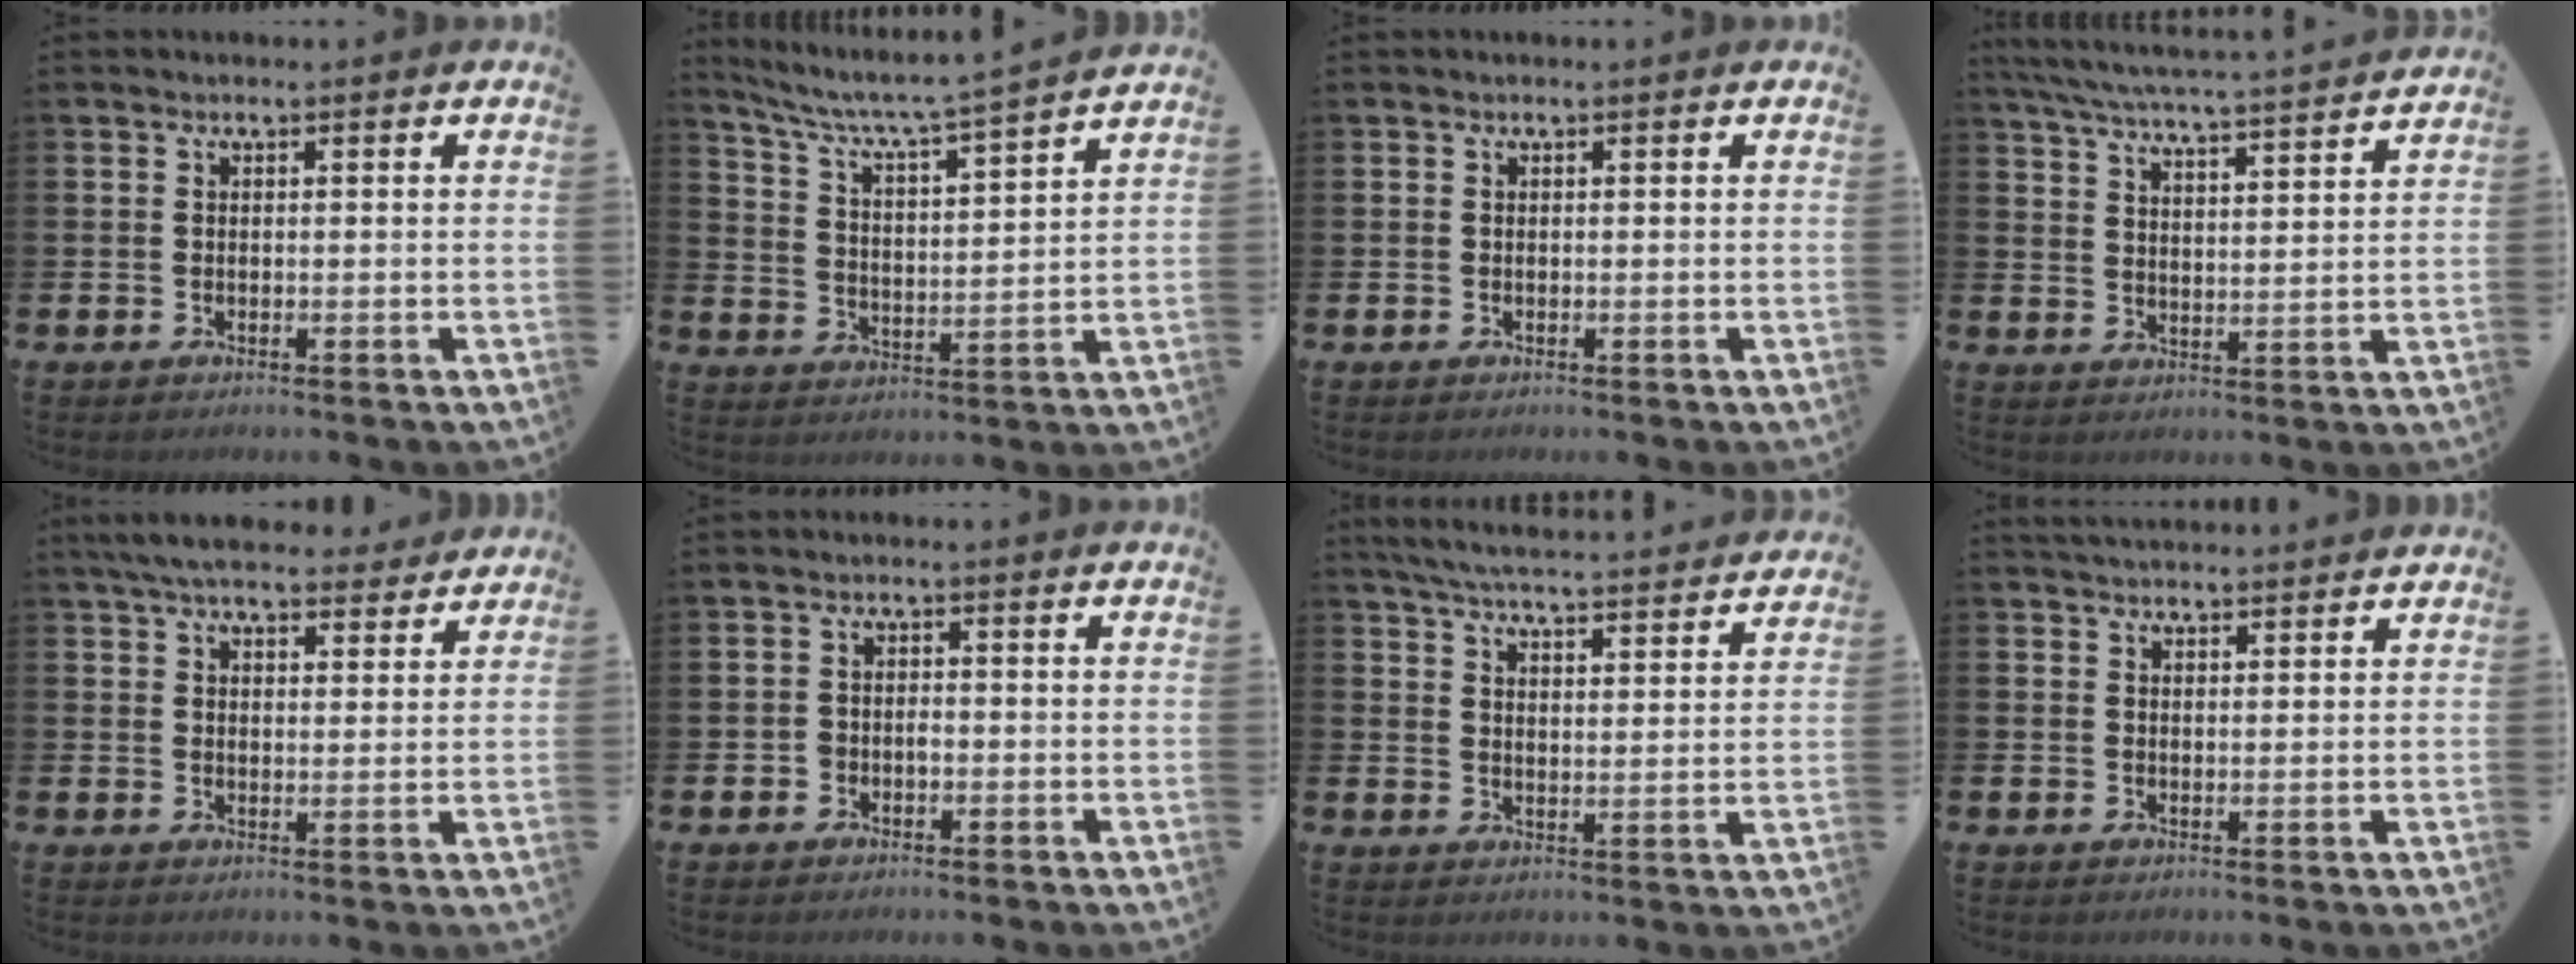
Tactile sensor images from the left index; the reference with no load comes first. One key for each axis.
{"total": 6.0, "fx": 5.6, "fy": -0.5, "fz": 2.0, "tx": -0.069, "ty": -0.047, "tz": 0.090}
{"total": 0.0}
{"total": 6.2, "fx": 6.0, "fy": 0.0, "fz": 1.7, "tx": -0.058, "ty": -0.046, "tz": 0.104}
{"total": 6.5, "fx": 6.0, "fy": 1.4, "fz": 2.0, "tx": -0.053, "ty": -0.020, "tz": 0.109}
{"total": 1.5, "fx": -0.6, "fy": 1.2, "fz": 0.7, "tx": -0.002, "ty": 0.000, "tz": -0.016}
{"total": 6.0, "fx": 5.8, "fy": 0.3, "fz": 1.4, "tx": -0.044, "ty": -0.045, "tz": 0.100}
{"total": 3.0, "fx": 3.0, "fy": 0.2, "fz": 0.2, "tx": -0.008, "ty": -0.012, "tz": 0.055}